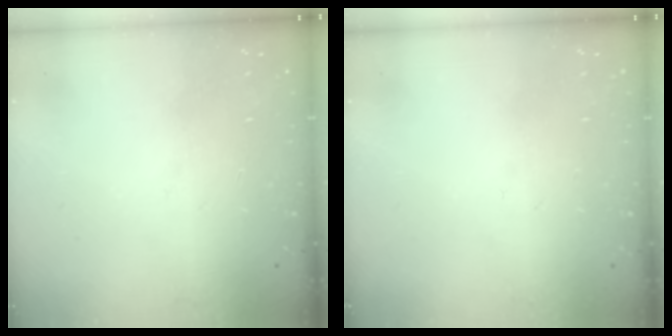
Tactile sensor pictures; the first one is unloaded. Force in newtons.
{"total": 0.0}